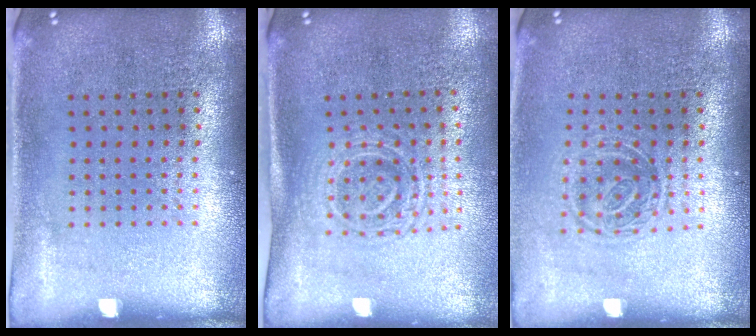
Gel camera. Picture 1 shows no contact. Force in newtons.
{"total": 1.7, "press": 1.3, "slide": 1.0}
{"total": 1.3, "press": 1.1, "slide": 0.7}